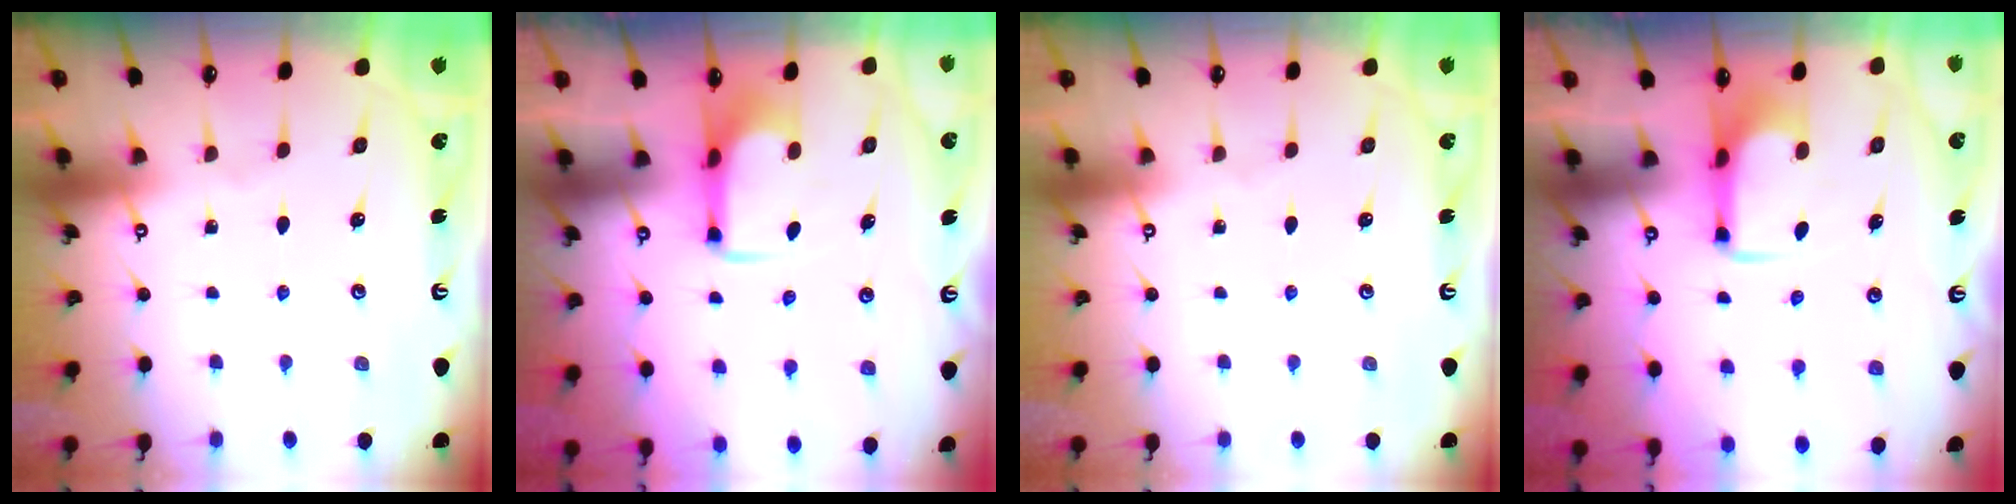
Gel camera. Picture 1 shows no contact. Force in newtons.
{"total": 4.8, "press": 4.7, "slide": 1.2}
{"total": 0.0}
{"total": 4.8, "press": 4.7, "slide": 1.2}